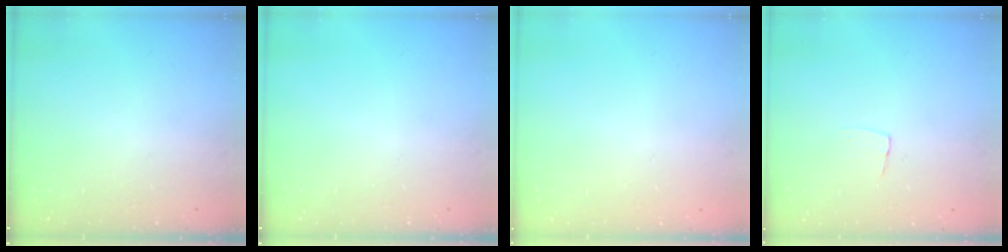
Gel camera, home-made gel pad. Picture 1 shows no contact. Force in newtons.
{"total": 0.0}
{"total": 0.0}
{"total": 3.4, "press": 3.4, "slide": 0.2}